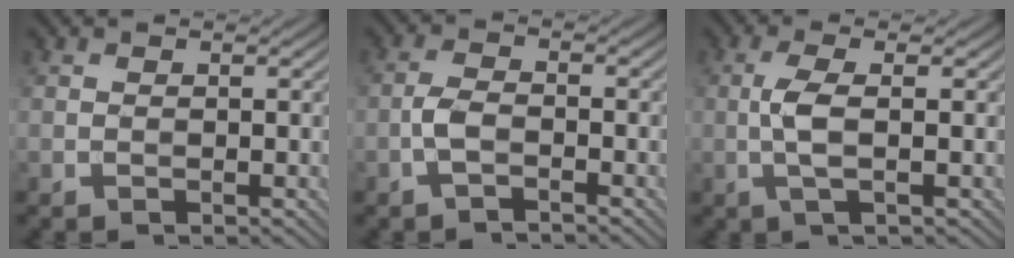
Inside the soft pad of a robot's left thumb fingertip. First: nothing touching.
{"total": 2.9, "force": [-1.6, 1.1, 2.1], "torque": [-0.051, 0.003, -0.041]}
{"total": 3.7, "force": [-0.2, 0.7, 3.7], "torque": [-0.084, 0.003, -0.008]}